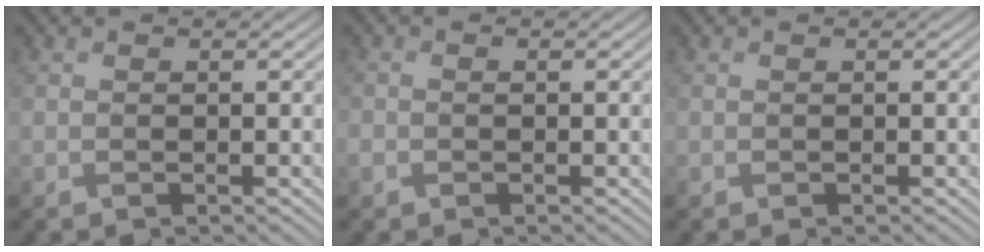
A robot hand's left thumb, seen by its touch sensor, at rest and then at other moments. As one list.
[{"total": 1.0, "force": [-0.6, 0.7, 0.5], "torque": [-0.015, -0.003, -0.011]}, {"total": 0.0}]